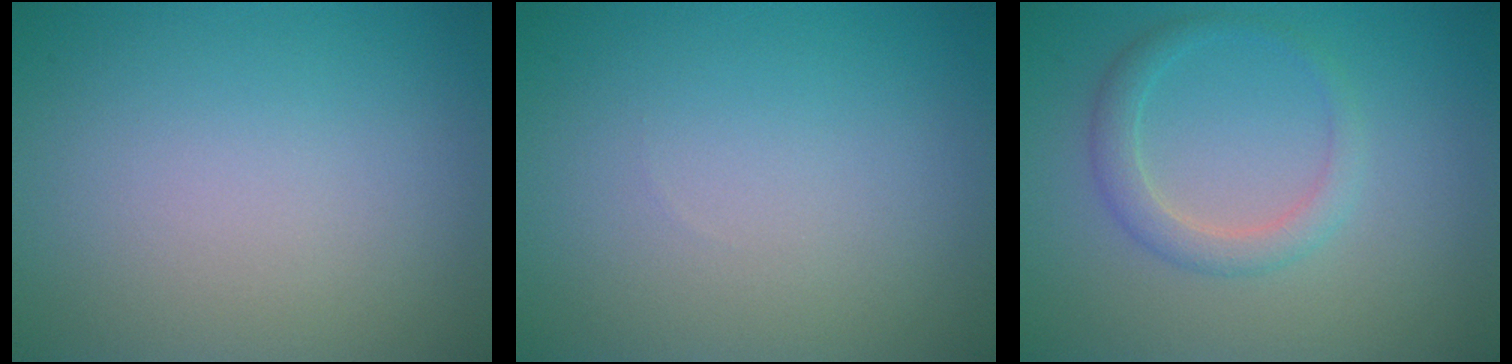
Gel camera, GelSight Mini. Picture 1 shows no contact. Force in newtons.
{"total": 0.0}
{"total": 2.2, "press": 2.2, "slide": 0.2}